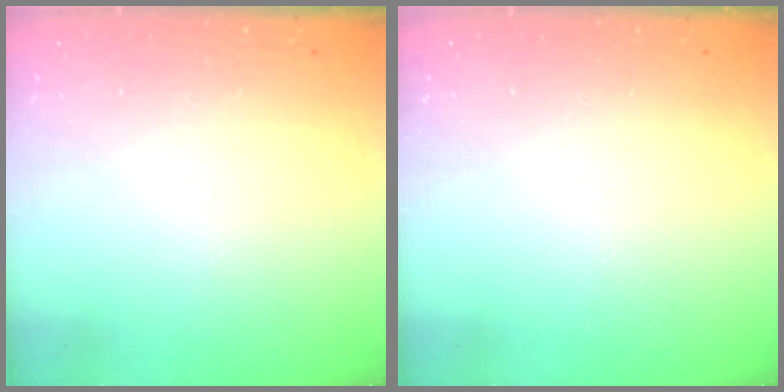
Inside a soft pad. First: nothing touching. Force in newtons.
{"total": 0.0}